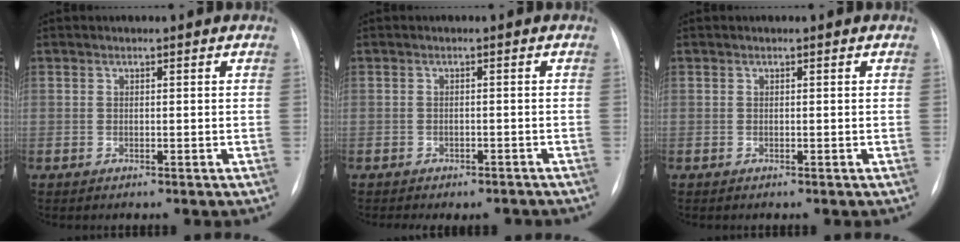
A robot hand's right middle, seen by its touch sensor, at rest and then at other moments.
{"total": 4.3, "force": [-3.6, 1.8, 1.3], "torque": [-0.010, 0.006, -0.041]}
{"total": 0.0}